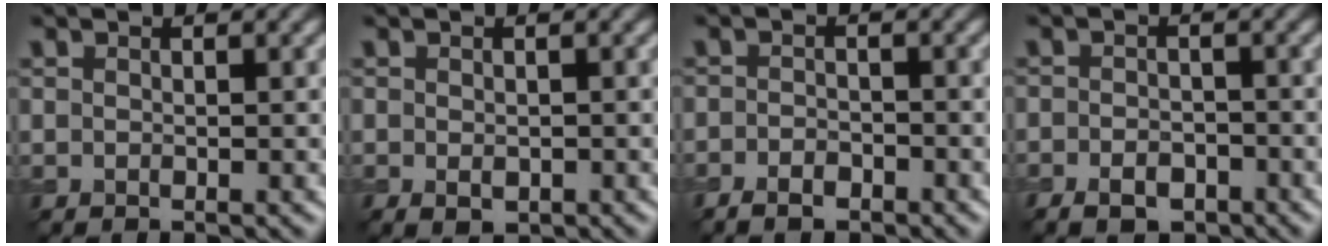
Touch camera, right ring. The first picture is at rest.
{"total": 1.5, "force": [-0.5, 1.0, 1.0], "torque": [-0.017, -0.009, -0.004]}
{"total": 2.4, "force": [-1.8, 1.0, 1.3], "torque": [-0.022, -0.002, -0.035]}
{"total": 3.3, "force": [-2.1, 1.8, 1.7], "torque": [-0.018, -0.002, -0.039]}